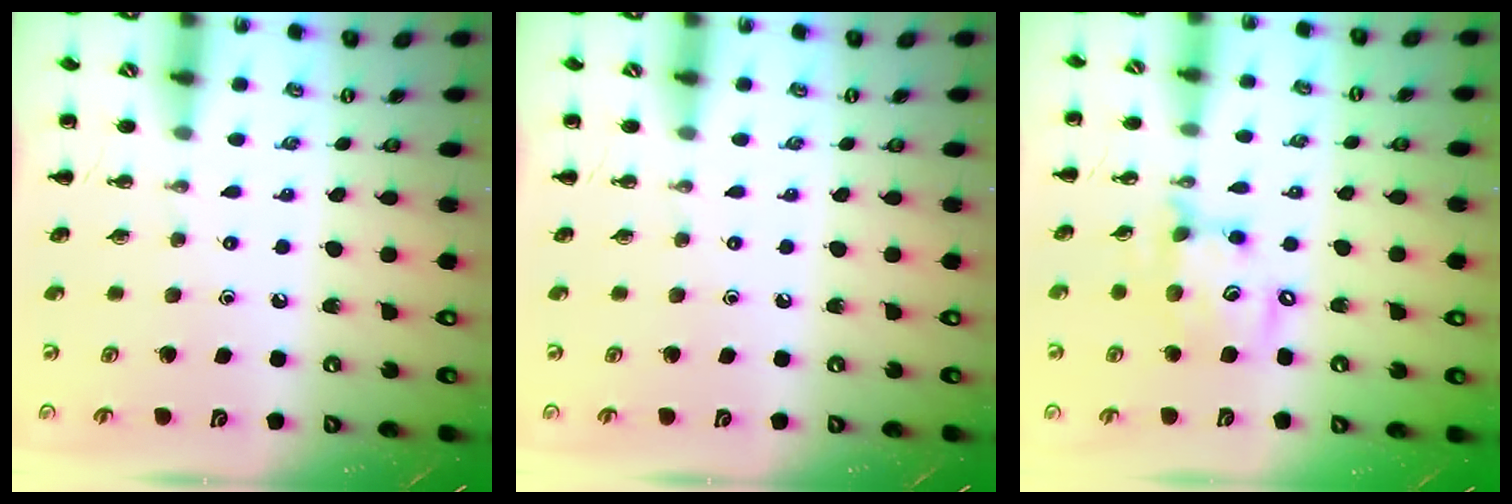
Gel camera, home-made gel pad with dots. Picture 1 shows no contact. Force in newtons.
{"total": 0.0}
{"total": 13.2, "press": 12.9, "slide": 3.1}